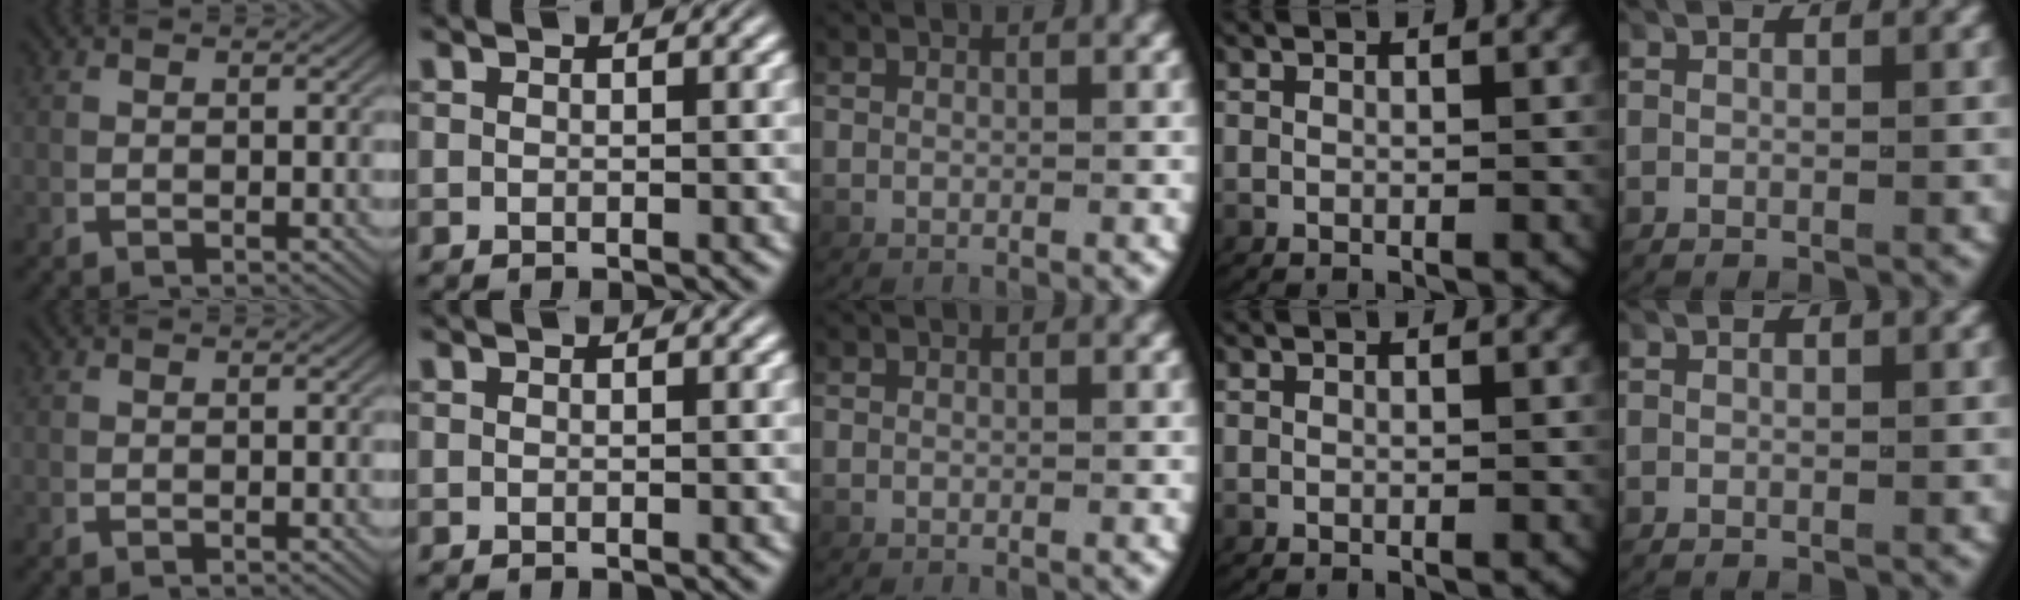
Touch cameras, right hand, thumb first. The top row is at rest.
{}